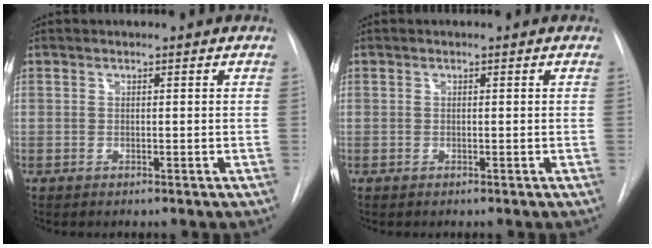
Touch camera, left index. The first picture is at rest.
{"total": 0.0}